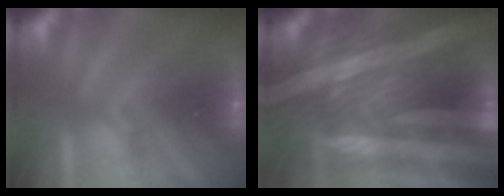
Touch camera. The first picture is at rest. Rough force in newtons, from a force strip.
{"total": 7.1}